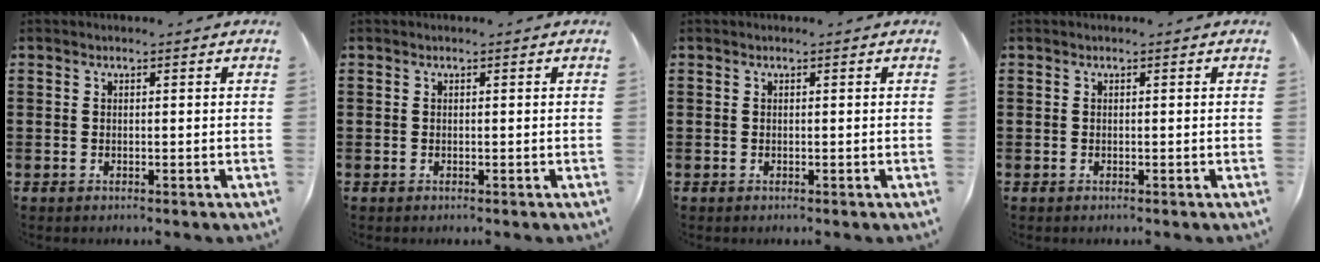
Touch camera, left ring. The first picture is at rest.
{"total": 0.0}
{"total": 0.0}
{"total": 0.0}